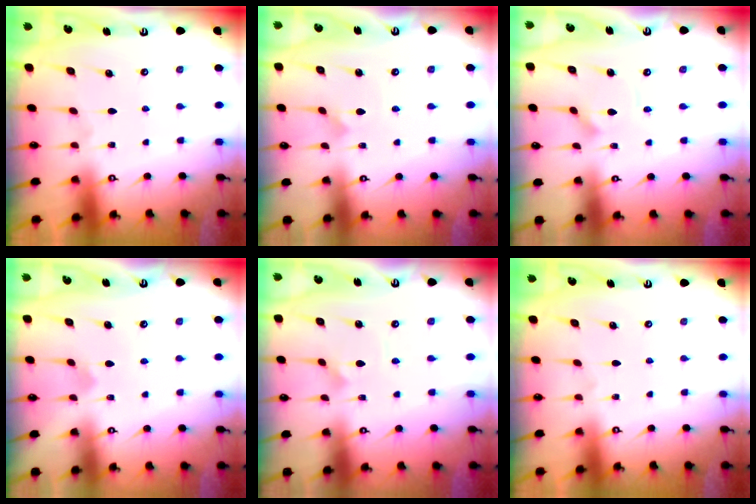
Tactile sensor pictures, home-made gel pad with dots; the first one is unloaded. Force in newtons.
{"total": 1.4, "press": 1.4, "slide": 0.0}
{"total": 2.8, "press": 2.8, "slide": 0.3}
{"total": 5.5, "press": 5.5, "slide": 0.7}
{"total": 2.4, "press": 2.4, "slide": 0.2}
{"total": 0.0}